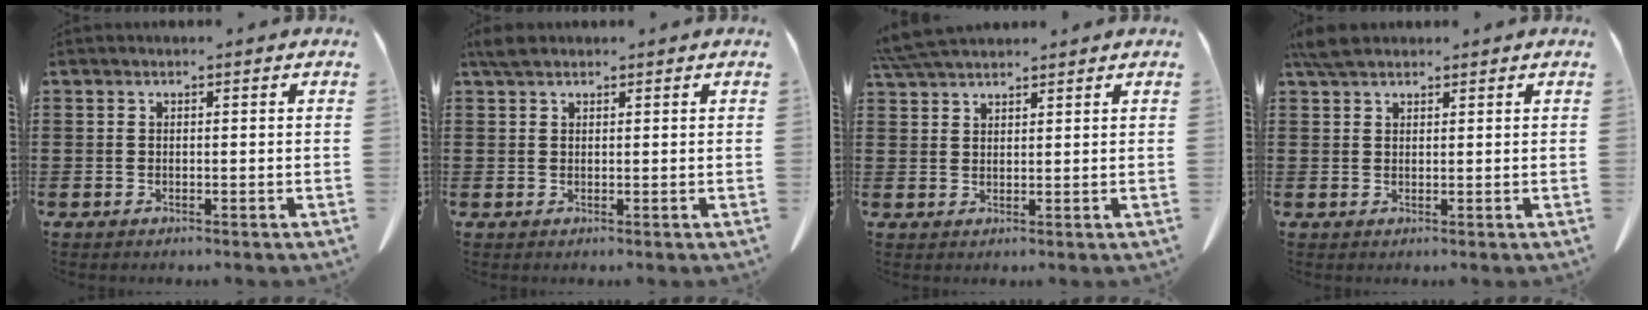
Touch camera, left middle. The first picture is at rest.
{"total": 2.0, "force": [1.5, 0.8, 1.0], "torque": [-0.025, 0.003, 0.028]}
{"total": 4.6, "force": [4.1, 0.7, 1.8], "torque": [-0.047, -0.005, 0.080]}
{"total": 3.5, "force": [2.7, 1.2, 1.9], "torque": [-0.044, 0.004, 0.053]}